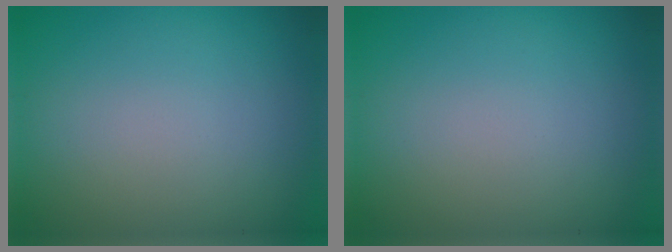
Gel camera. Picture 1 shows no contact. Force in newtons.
{"total": 0.0}